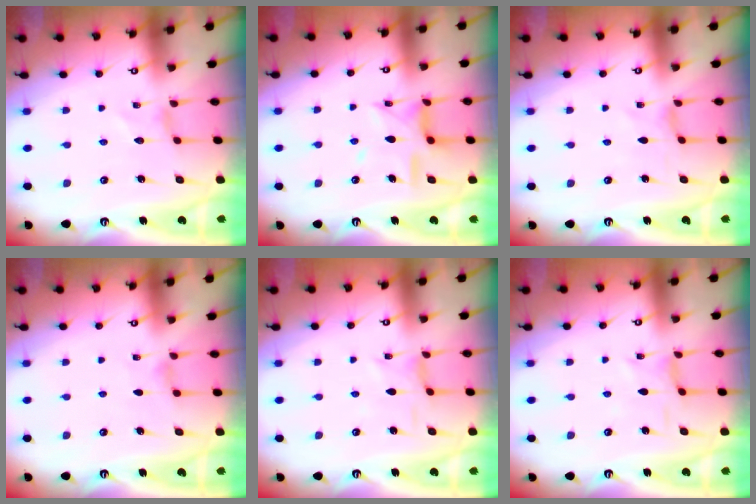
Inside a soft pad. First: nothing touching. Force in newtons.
{"total": 11.8, "press": 11.7, "slide": 0.9}
{"total": 0.0}
{"total": 0.6, "press": 0.5, "slide": 0.2}
{"total": 1.2, "press": 1.2, "slide": 0.4}
{"total": 1.2, "press": 1.2, "slide": 0.4}